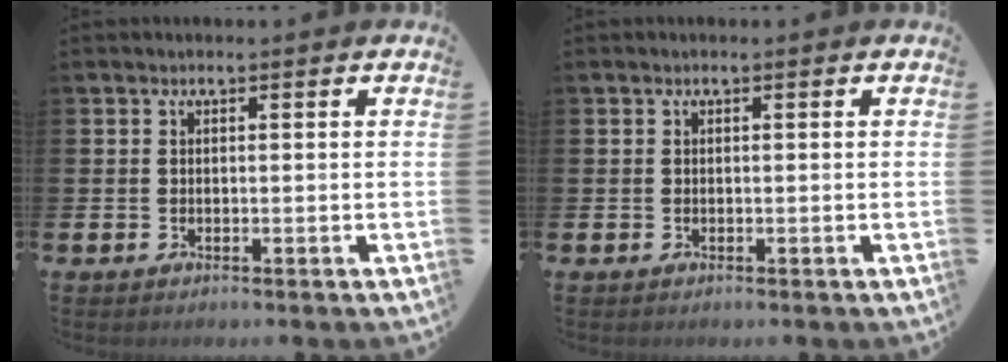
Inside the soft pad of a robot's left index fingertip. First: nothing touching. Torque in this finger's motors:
{"motor_torque": [-0.02, 0.01, -0.03, 0.01]}